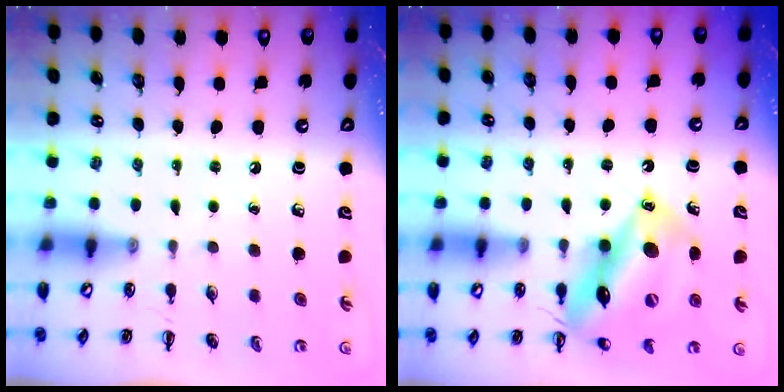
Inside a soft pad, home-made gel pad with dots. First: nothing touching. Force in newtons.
{"total": 16.9, "press": 16.7, "slide": 3.0}